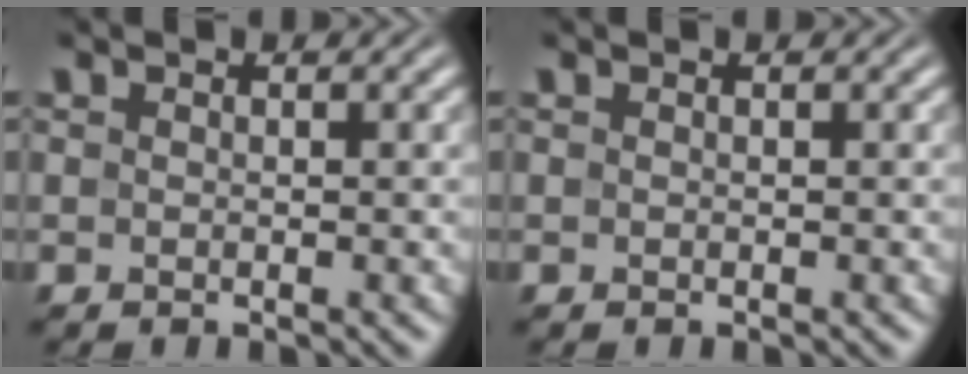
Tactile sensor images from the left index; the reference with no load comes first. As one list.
[{"total": 0.0}]